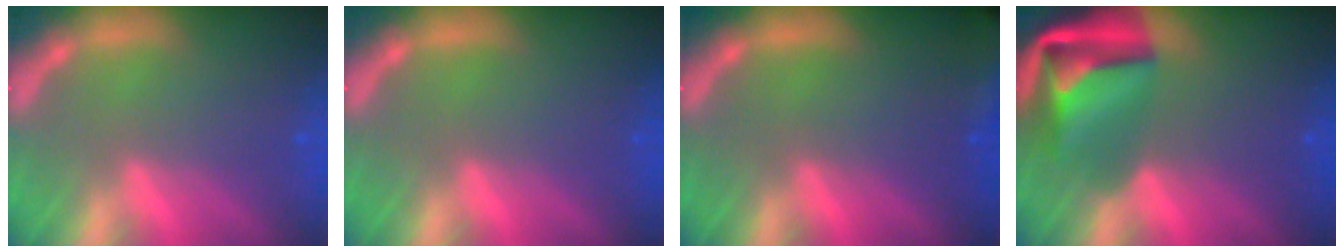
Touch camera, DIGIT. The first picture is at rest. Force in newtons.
{"total": 0.0}
{"total": 8.5}
{"total": 10.1}